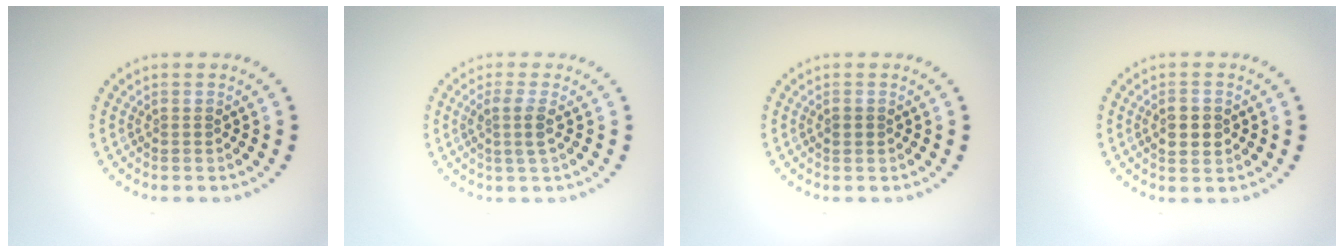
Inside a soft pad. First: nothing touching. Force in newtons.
{"total": 1.9, "press": 1.6, "slide": 1.1}
{"total": 0.7, "press": 0.7, "slide": 0.1}
{"total": 2.8, "press": 2.8, "slide": 0.2}